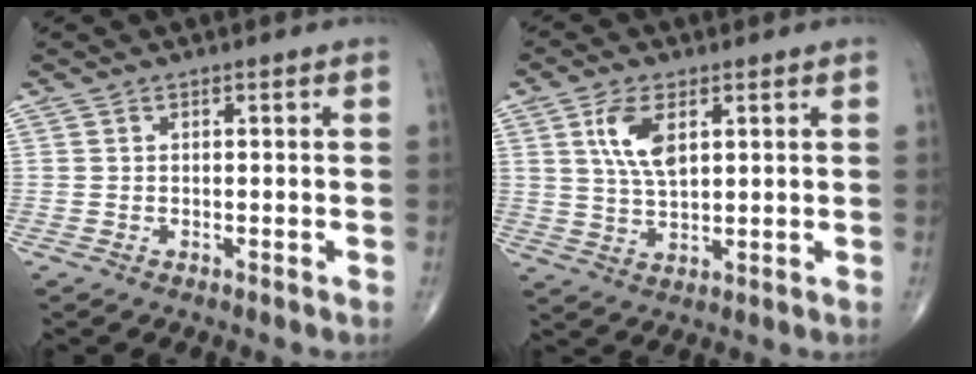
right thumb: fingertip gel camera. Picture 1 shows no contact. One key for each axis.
{"total": 7.6, "fx": 2.7, "fy": 3.7, "fz": 6.1, "tx": -0.117, "ty": -0.009, "tz": 0.056}